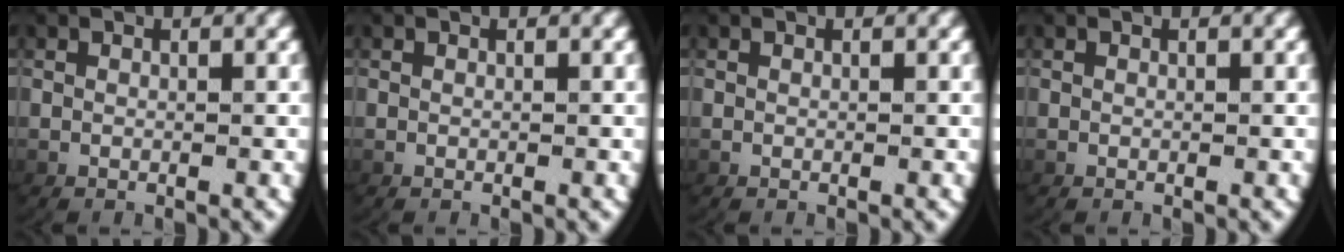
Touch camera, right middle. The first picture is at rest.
{"total": 0.0}
{"total": 0.0}
{"total": 0.0}